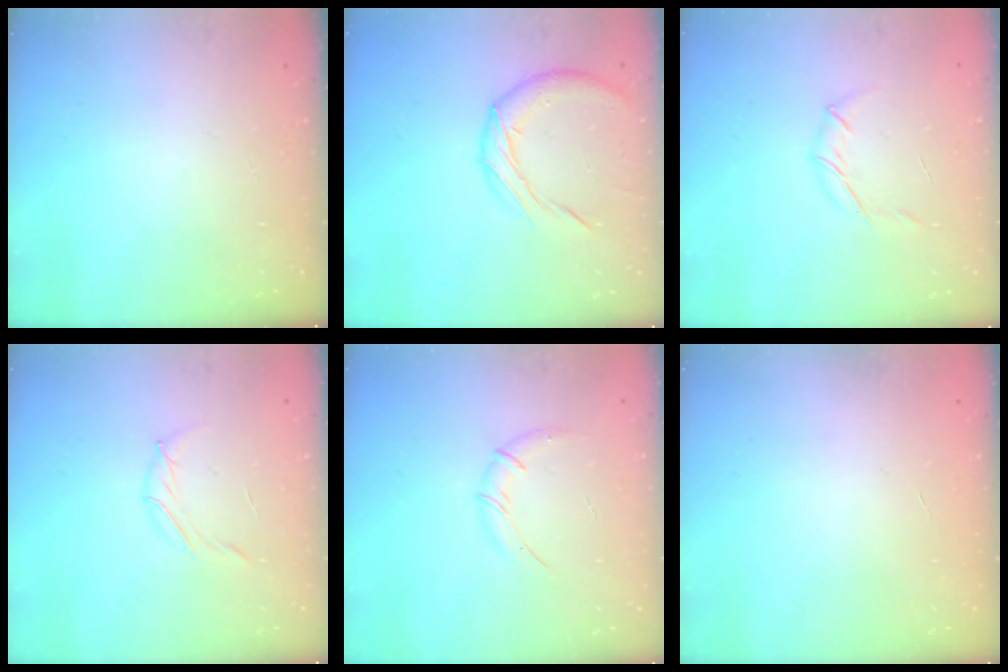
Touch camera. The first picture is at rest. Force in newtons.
{"total": 9.4, "press": 9.3, "slide": 1.3}
{"total": 4.8, "press": 4.7, "slide": 1.2}
{"total": 4.2, "press": 4.0, "slide": 1.1}
{"total": 7.9, "press": 7.8, "slide": 1.2}
{"total": 0.0}